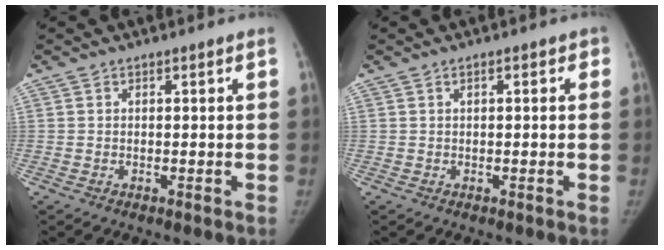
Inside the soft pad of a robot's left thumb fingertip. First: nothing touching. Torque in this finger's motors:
{"motor_torque": [-0.14, -0.15, 0.10, 0.61, -0.02]}